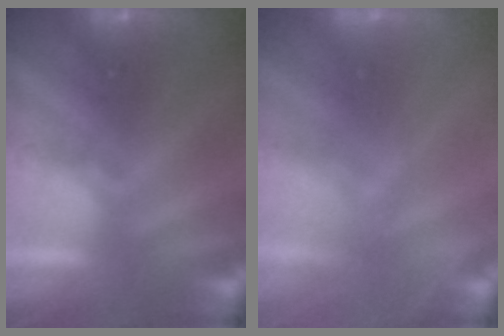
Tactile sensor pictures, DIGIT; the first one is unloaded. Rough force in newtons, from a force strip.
{"total": 3.0}